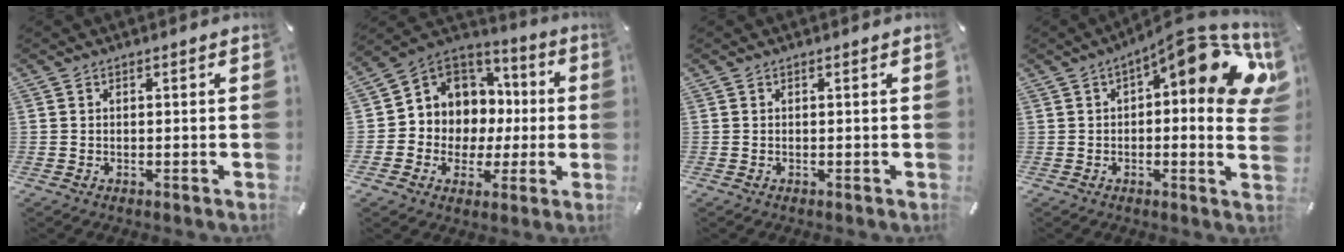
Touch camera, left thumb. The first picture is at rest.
{"total": 9.1, "force": [0.6, 9.1, 0.3], "torque": [-0.018, -0.028, 0.027]}
{"total": 0.0}
{"total": 15.2, "force": [5.8, 4.8, 13.2], "torque": [-0.166, -0.044, 0.086]}